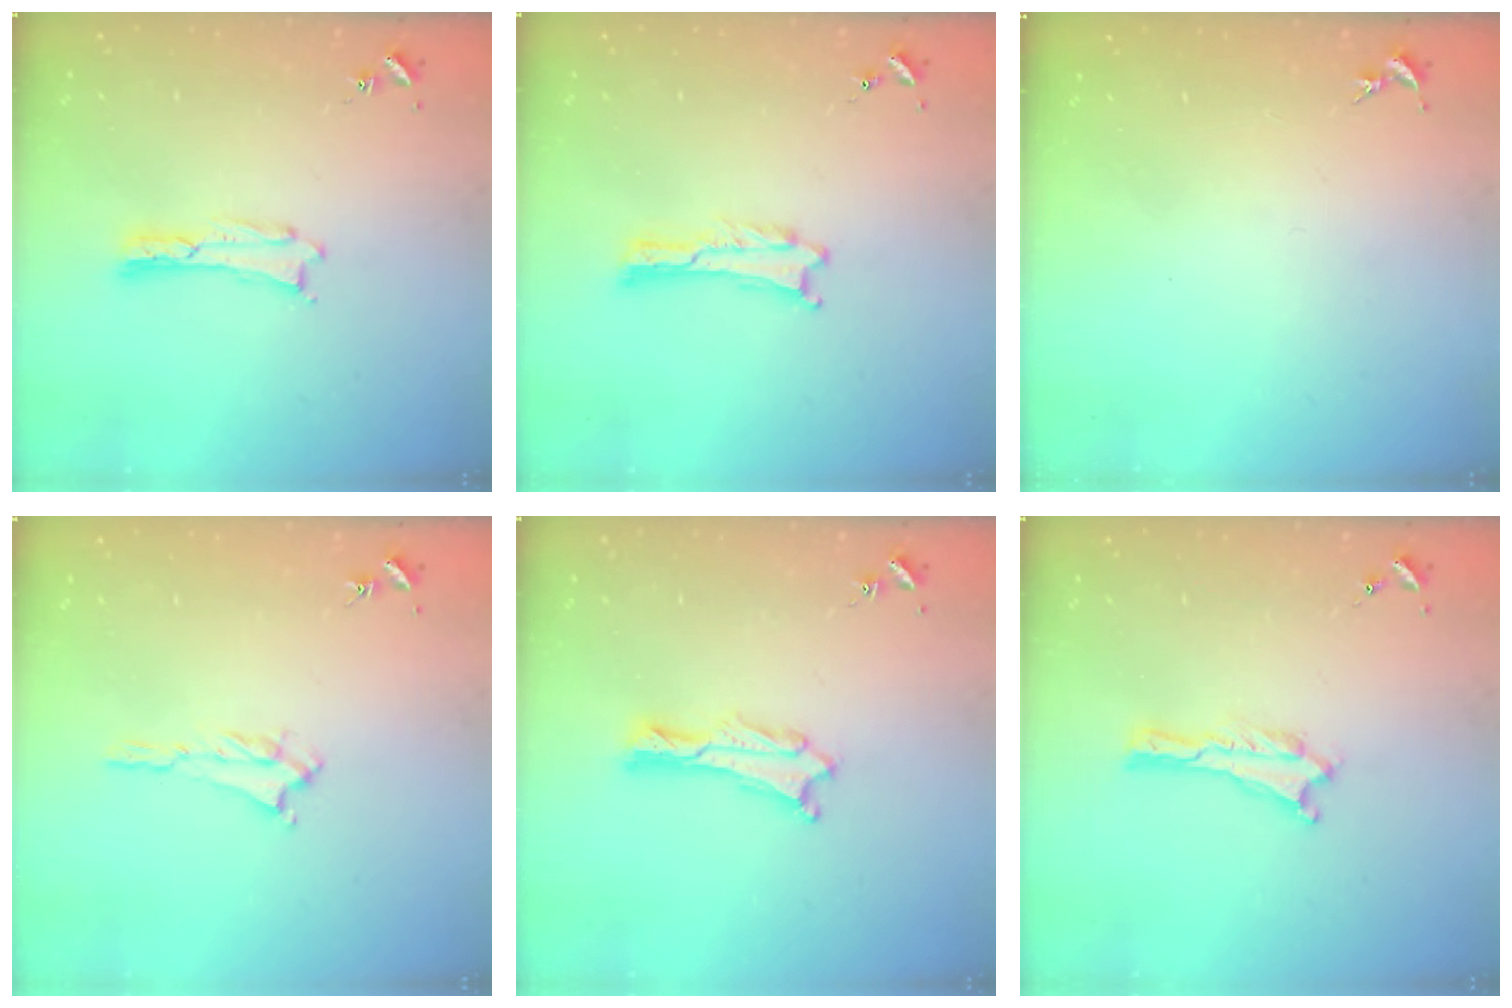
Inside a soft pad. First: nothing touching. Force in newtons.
{"total": 0.0}
{"total": 0.0}
{"total": 1.2, "press": 1.1, "slide": 0.5}
{"total": 0.8, "press": 0.7, "slide": 0.2}
{"total": 0.0}